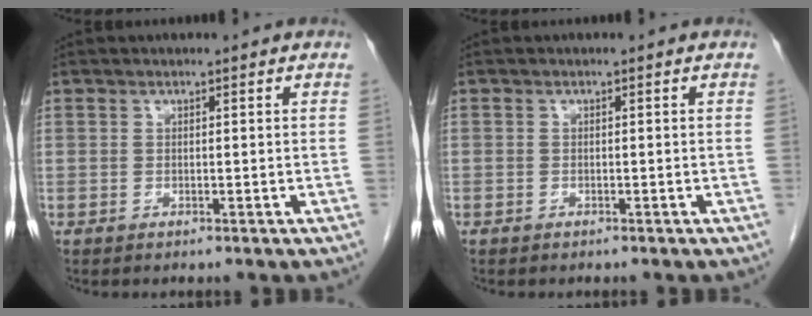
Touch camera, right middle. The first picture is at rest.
{"total": 0.0}